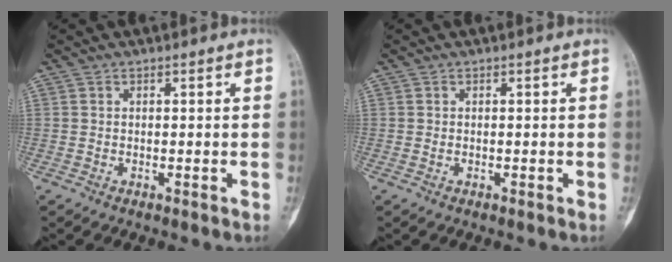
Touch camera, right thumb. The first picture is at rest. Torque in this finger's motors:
{"motor_torque": [0.15, -0.05, 0.19, -0.11, 0.07]}